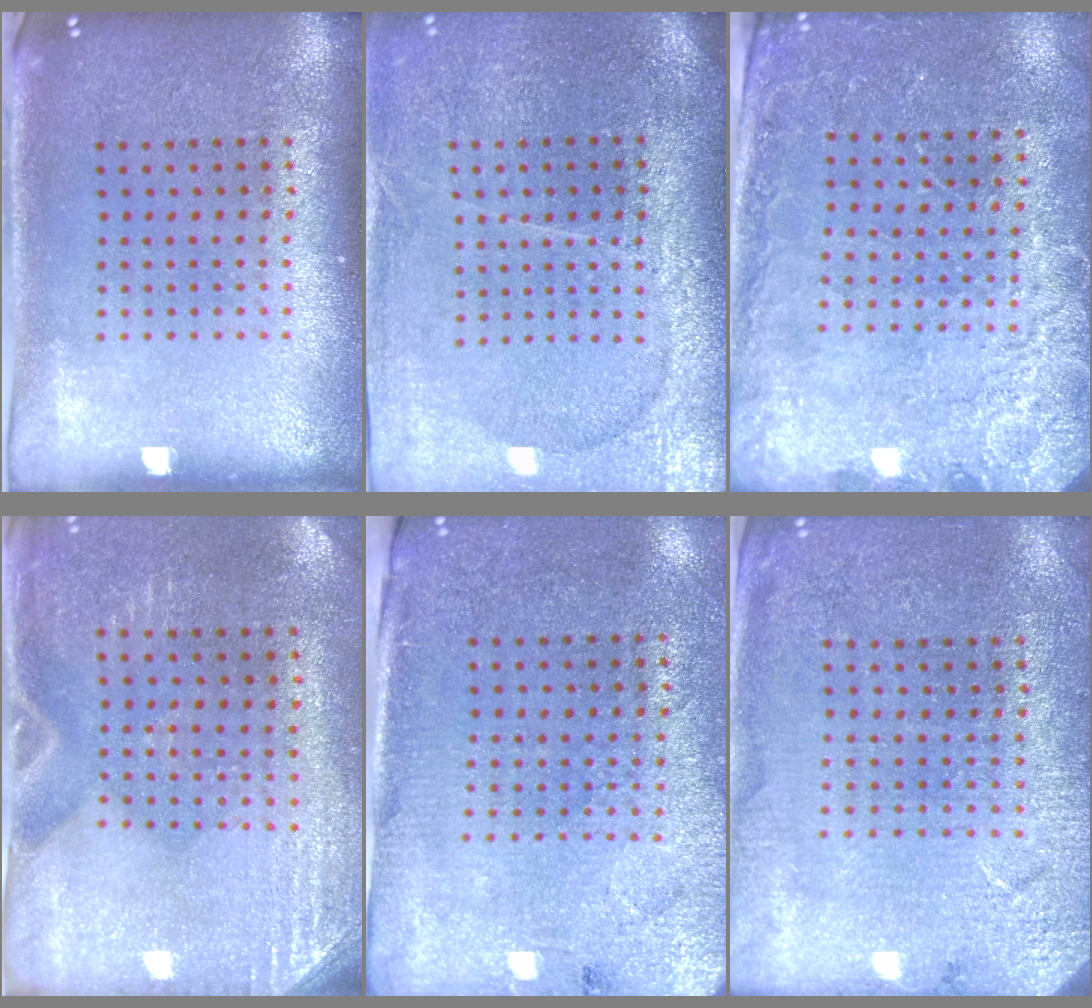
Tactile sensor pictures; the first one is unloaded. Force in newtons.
{"total": 3.6, "press": 3.3, "slide": 1.4}
{"total": 2.6, "press": 2.5, "slide": 0.5}
{"total": 2.9, "press": 2.5, "slide": 1.4}
{"total": 2.7, "press": 2.4, "slide": 1.3}
{"total": 2.7, "press": 2.7, "slide": 0.1}